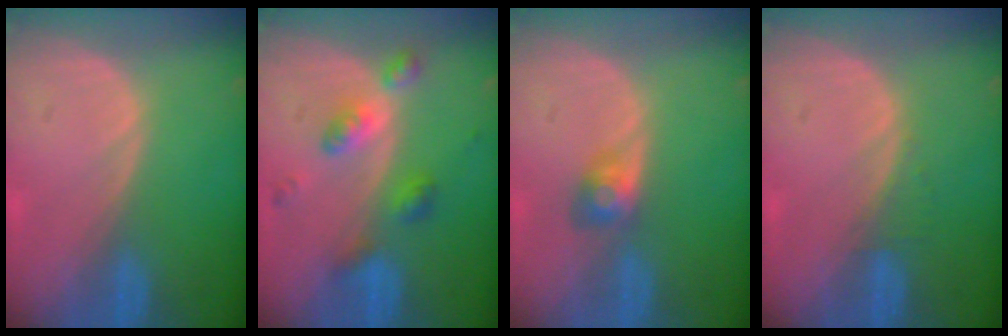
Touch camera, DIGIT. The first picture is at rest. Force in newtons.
{"total": 5.7, "press": 5.6, "slide": 0.3}
{"total": 2.9, "press": 2.7, "slide": 1.2}
{"total": 1.2, "press": 1.1, "slide": 0.4}